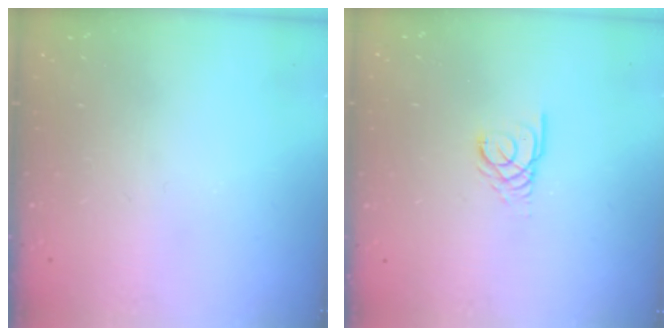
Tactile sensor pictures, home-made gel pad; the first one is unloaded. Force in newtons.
{"total": 2.4, "press": 2.4, "slide": 0.1}